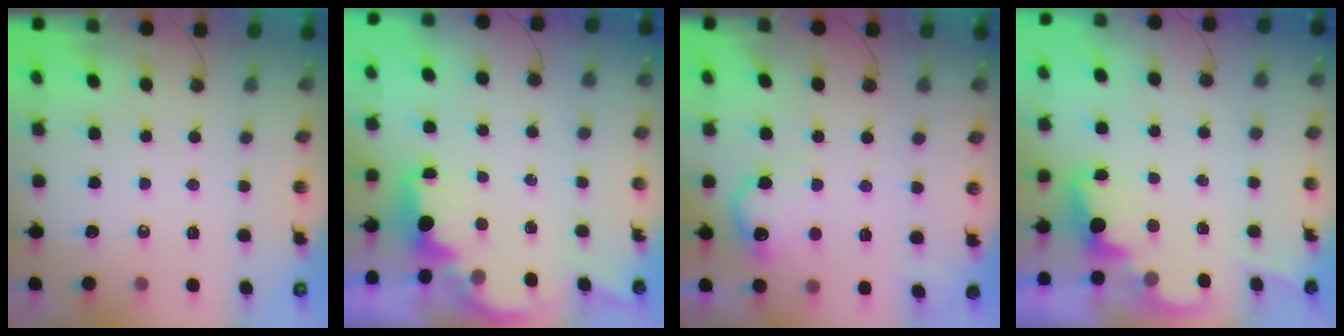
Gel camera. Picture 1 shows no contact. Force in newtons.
{"total": 2.0, "press": 1.8, "slide": 0.8}
{"total": 11.2, "press": 11.2, "slide": 0.4}
{"total": 2.5, "press": 2.4, "slide": 0.5}